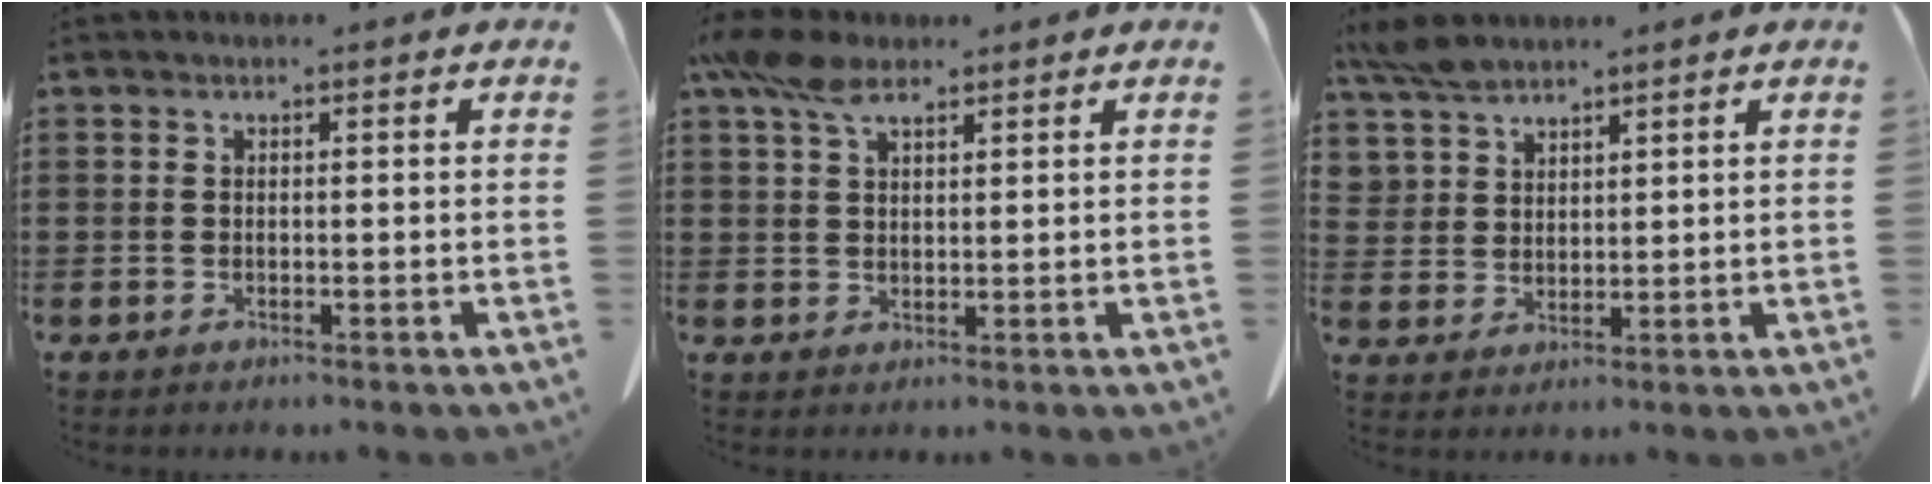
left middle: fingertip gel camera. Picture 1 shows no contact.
{"total": 6.0, "force": [3.9, 2.6, 3.8], "torque": [-0.079, -0.003, 0.071]}
{"total": 4.2, "force": [3.7, 2.0, 0.6], "torque": [-0.030, -0.005, 0.071]}